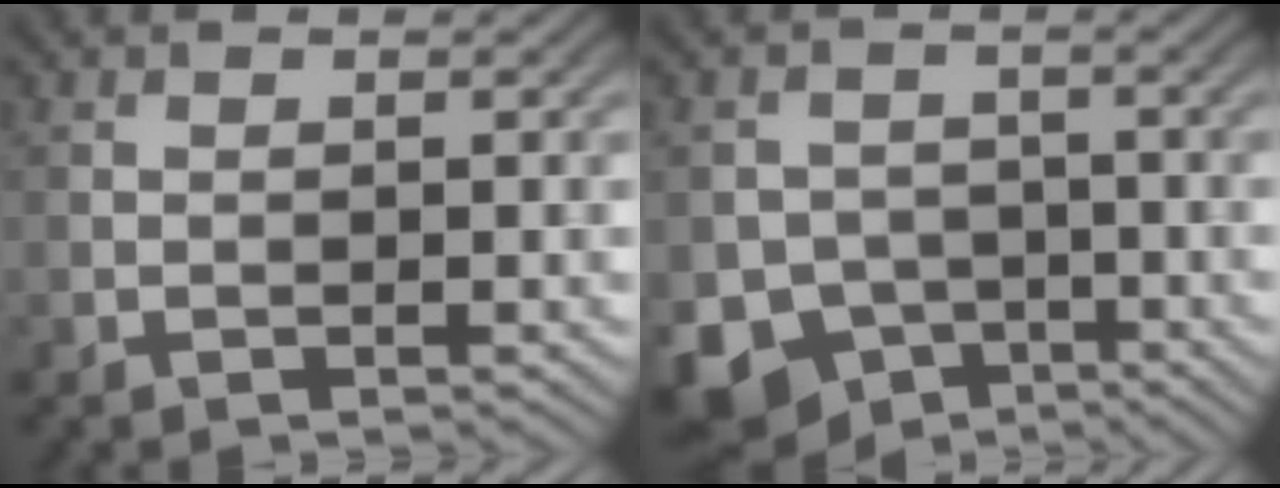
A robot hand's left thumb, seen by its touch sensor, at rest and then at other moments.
{"total": 8.7, "force": [-4.5, 6.9, 2.7], "torque": [-0.053, -0.023, -0.091]}